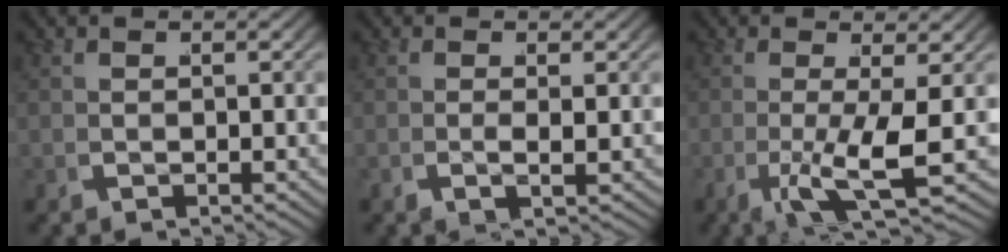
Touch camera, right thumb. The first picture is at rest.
{"total": 0.8, "force": [0.1, -0.1, 0.8], "torque": [-0.021, 0.006, -0.006]}
{"total": 5.2, "force": [-0.7, 1.3, 5.0], "torque": [-0.107, -0.010, -0.019]}